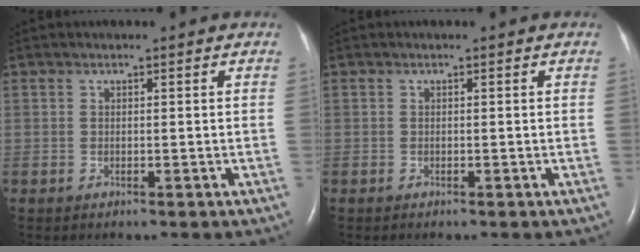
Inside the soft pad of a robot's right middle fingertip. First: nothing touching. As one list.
[{"total": 0.0}]